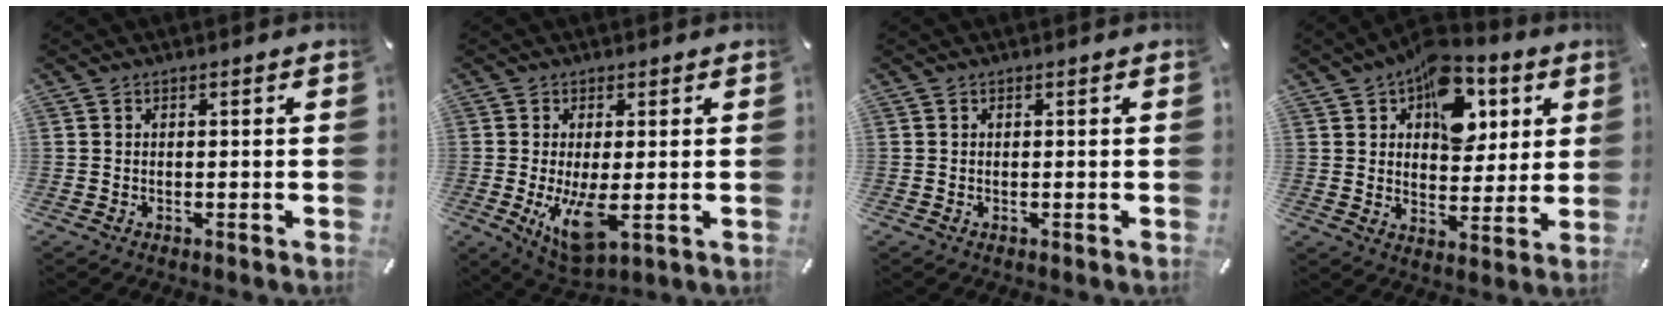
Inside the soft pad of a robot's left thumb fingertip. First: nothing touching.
{"total": 10.5, "force": [-1.2, 4.0, 9.7], "torque": [-0.178, -0.031, -0.018]}
{"total": 0.0}
{"total": 15.5, "force": [7.0, 10.0, 9.5], "torque": [-0.124, -0.032, 0.122]}